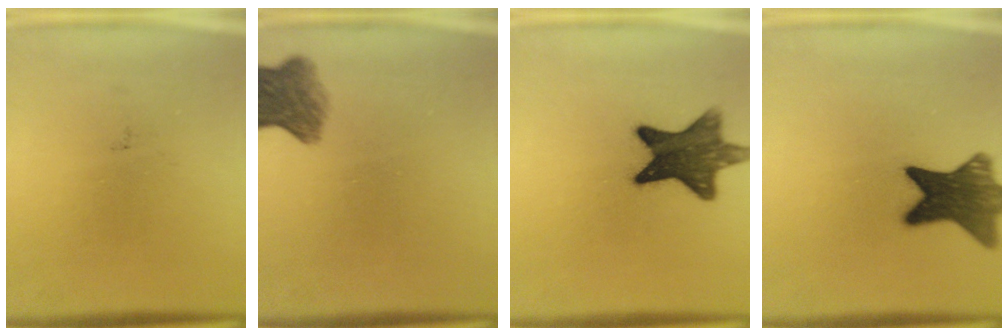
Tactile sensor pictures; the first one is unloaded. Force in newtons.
{"total": 6.2}
{"total": 11.9}
{"total": 11.8}